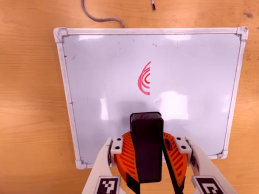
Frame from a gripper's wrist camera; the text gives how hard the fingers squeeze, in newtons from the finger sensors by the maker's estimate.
{"total": 10.8, "left": 11.0, "right": 10.6}